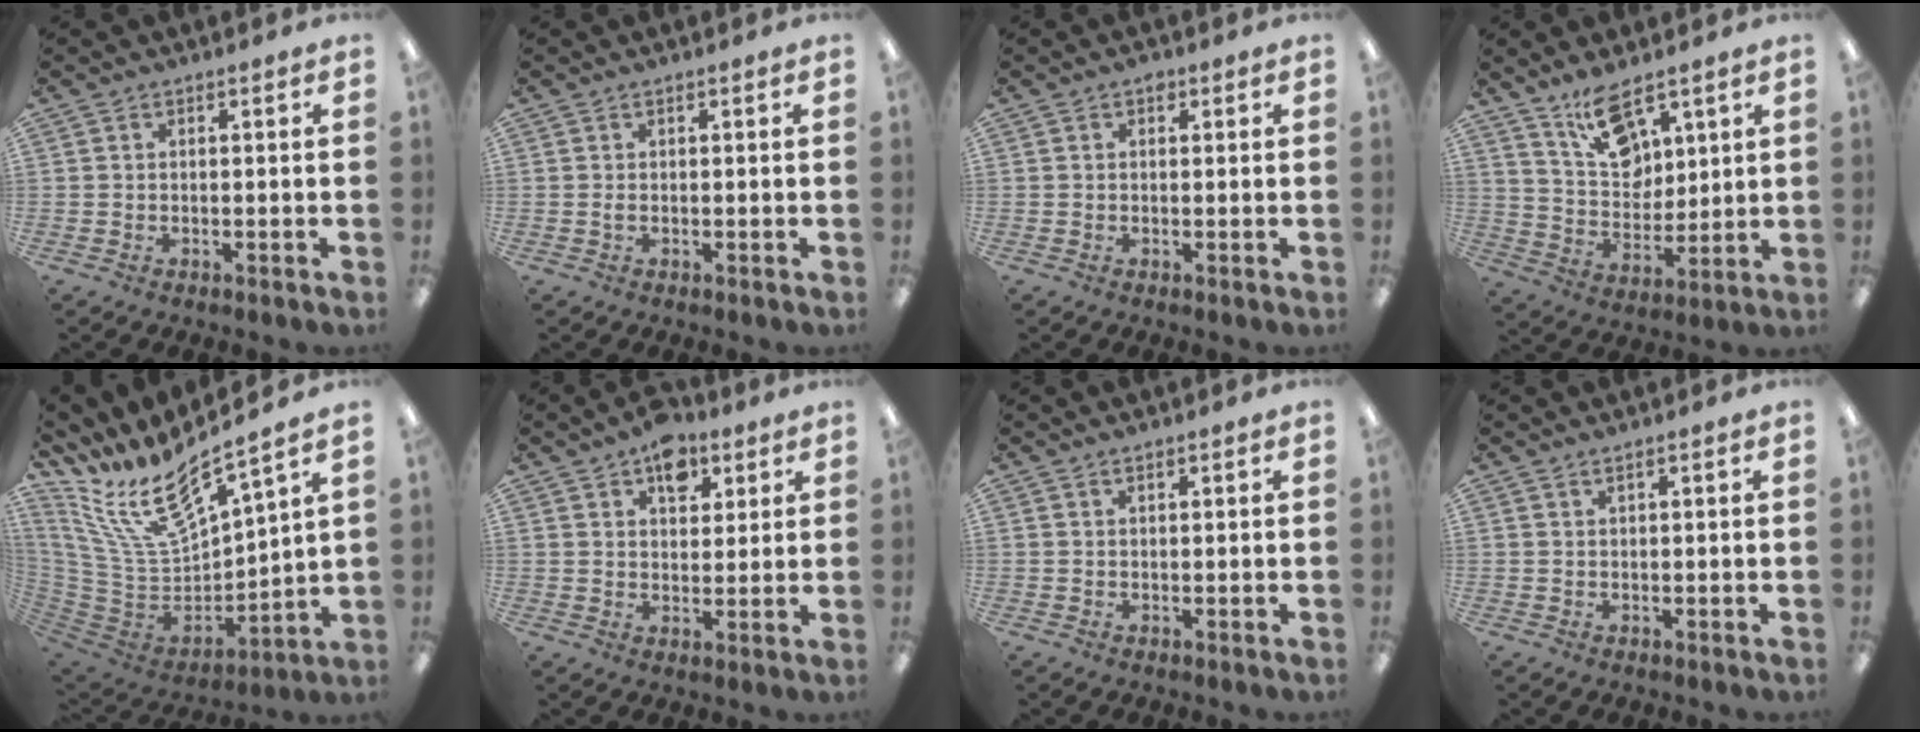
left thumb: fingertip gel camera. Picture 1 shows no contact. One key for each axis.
{"total": 0.7, "fx": 0.0, "fy": 0.3, "fz": 0.6, "tx": -0.013, "ty": 0.001, "tz": -0.001}
{"total": 1.2, "fx": 0.7, "fy": 0.8, "fz": 0.6, "tx": -0.005, "ty": 0.000, "tz": 0.010}
{"total": 12.1, "fx": 8.5, "fy": 6.6, "fz": 5.6, "tx": -0.088, "ty": -0.043, "tz": 0.157}
{"total": 18.2, "fx": 12.9, "fy": 6.4, "fz": 11.1, "tx": -0.229, "ty": -0.100, "tz": 0.222}
{"total": 8.6, "fx": 5.1, "fy": 5.4, "fz": 4.3, "tx": -0.043, "ty": -0.019, "tz": 0.087}
{"total": 0.8, "fx": 0.7, "fy": 0.1, "fz": 0.2, "tx": -0.006, "ty": -0.001, "tz": 0.014}
{"total": 0.9, "fx": 0.8, "fy": 0.1, "fz": 0.4, "tx": -0.008, "ty": -0.001, "tz": 0.015}